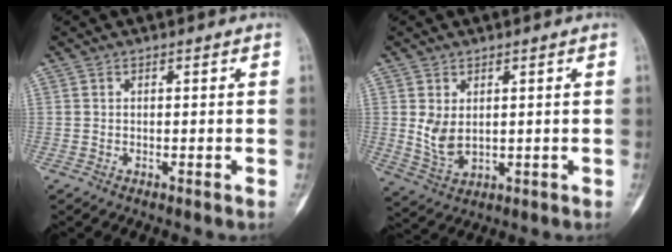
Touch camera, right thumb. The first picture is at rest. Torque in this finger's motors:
{"motor_torque": [0.44, 0.08, 0.71, 0.08, 0.04]}